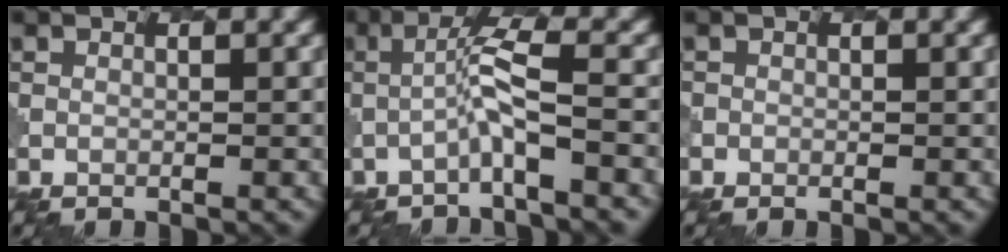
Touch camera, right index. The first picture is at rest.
{"total": 2.9, "force": [-1.0, 0.0, 2.8], "torque": [-0.055, 0.015, -0.026]}
{"total": 0.6, "force": [-0.2, 0.6, -0.1], "torque": [0.004, -0.004, -0.002]}